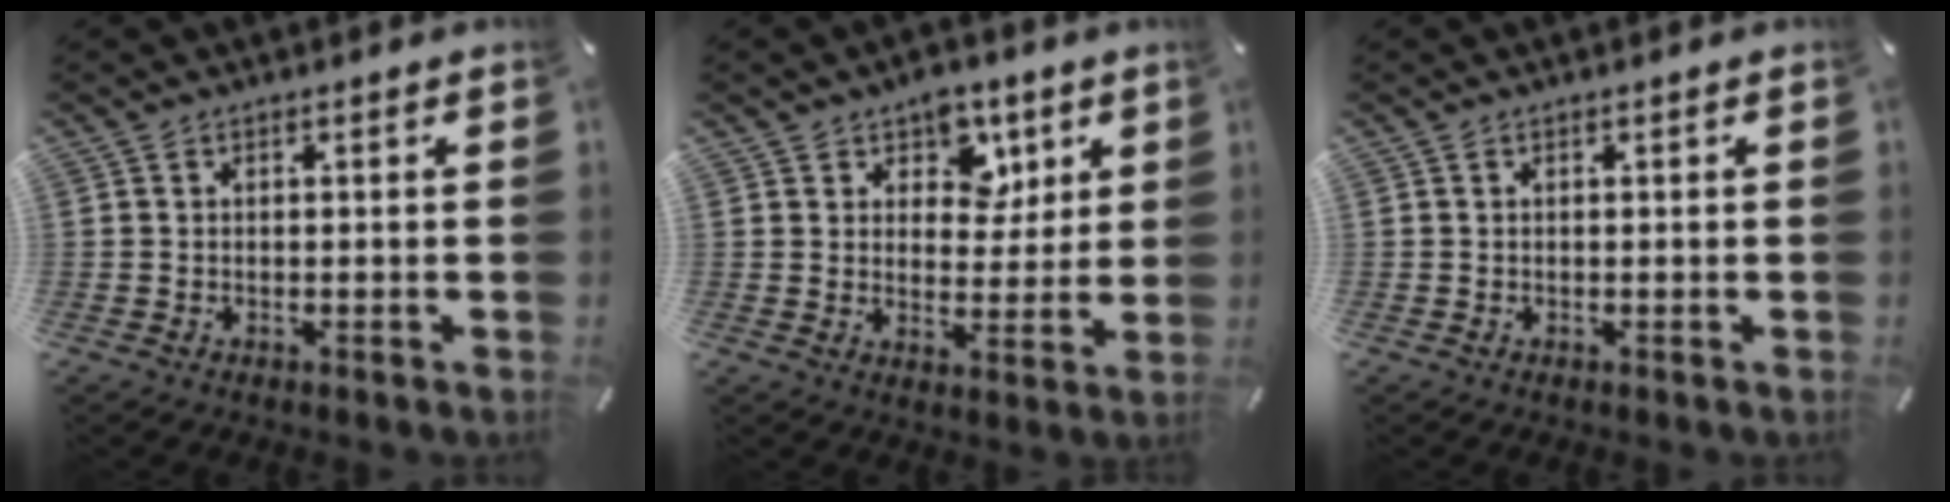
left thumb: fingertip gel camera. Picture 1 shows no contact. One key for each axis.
{"total": 8.4, "fx": 4.5, "fy": 6.6, "fz": 2.7, "tx": -0.026, "ty": -0.021, "tz": 0.076}
{"total": 0.0}